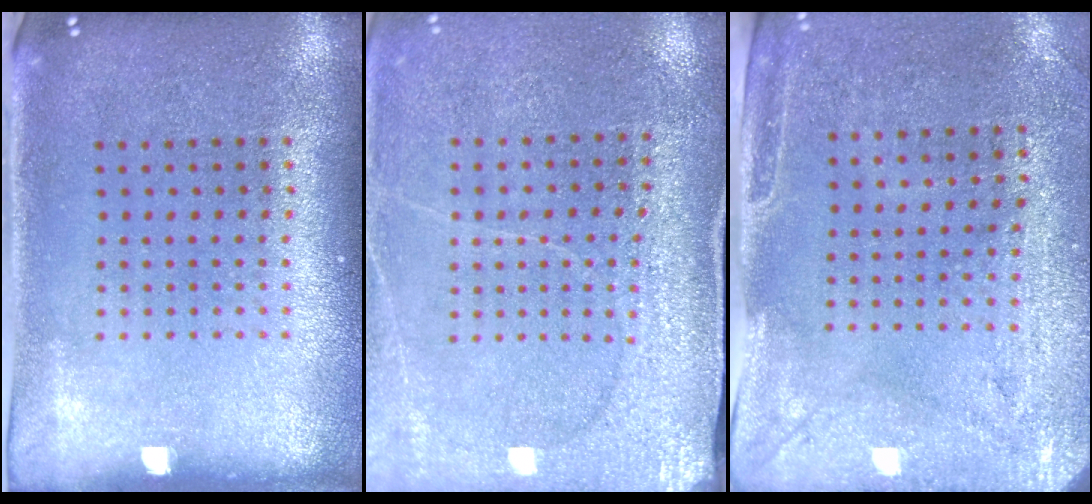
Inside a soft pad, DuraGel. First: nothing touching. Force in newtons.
{"total": 3.0, "press": 3.0, "slide": 0.1}
{"total": 3.0, "press": 2.3, "slide": 1.8}